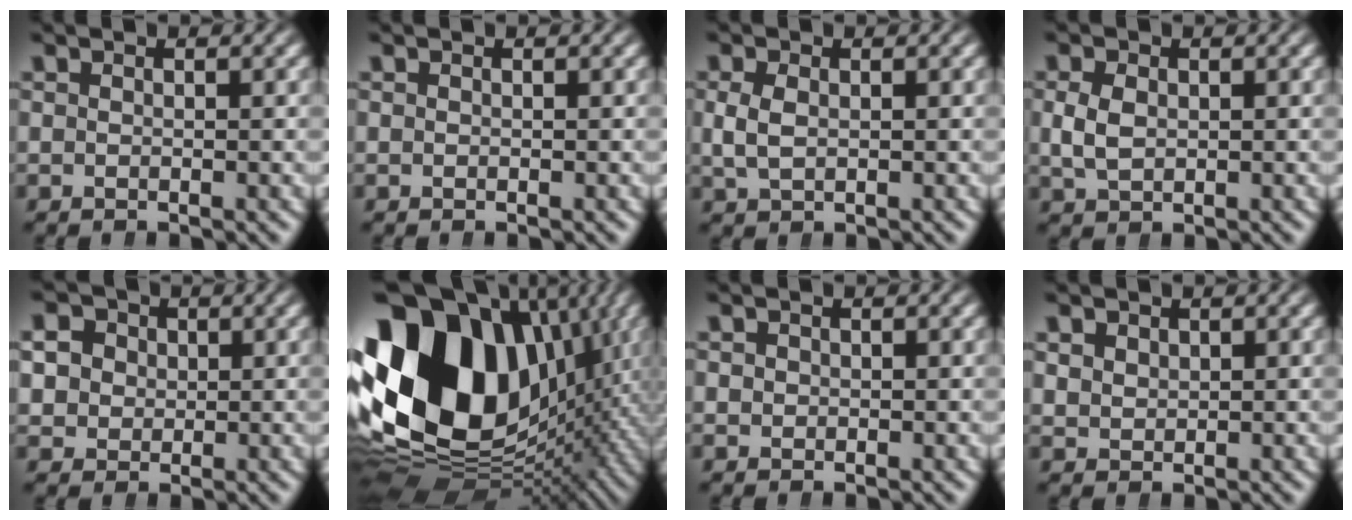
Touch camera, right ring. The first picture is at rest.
{"total": 0.0}
{"total": 2.4, "force": [0.2, 1.8, 1.6], "torque": [-0.044, -0.005, 0.011]}
{"total": 3.1, "force": [0.1, 2.5, 1.8], "torque": [-0.047, -0.008, 0.012]}
{"total": 7.0, "force": [2.1, 6.0, 2.9], "torque": [-0.063, 0.001, 0.034]}
{"total": 30.4, "force": [-0.6, 20.8, 22.1], "torque": [-0.364, -0.047, 0.011]}
{"total": 0.6, "force": [0.1, 0.5, 0.3], "torque": [-0.005, -0.004, 0.008]}
{"total": 1.7, "force": [1.2, 1.1, 0.4], "torque": [-0.008, -0.002, 0.033]}